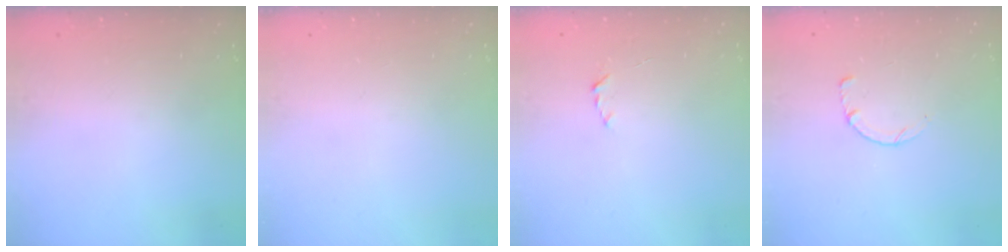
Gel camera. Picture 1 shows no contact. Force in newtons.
{"total": 0.0}
{"total": 1.9, "press": 1.9, "slide": 0.2}
{"total": 2.6, "press": 2.5, "slide": 0.3}